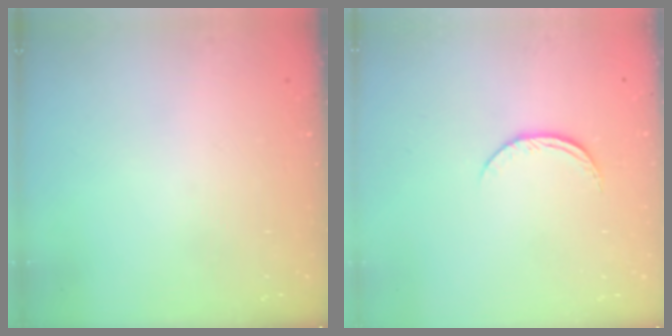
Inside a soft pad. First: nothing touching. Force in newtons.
{"total": 6.5, "press": 6.5, "slide": 0.7}